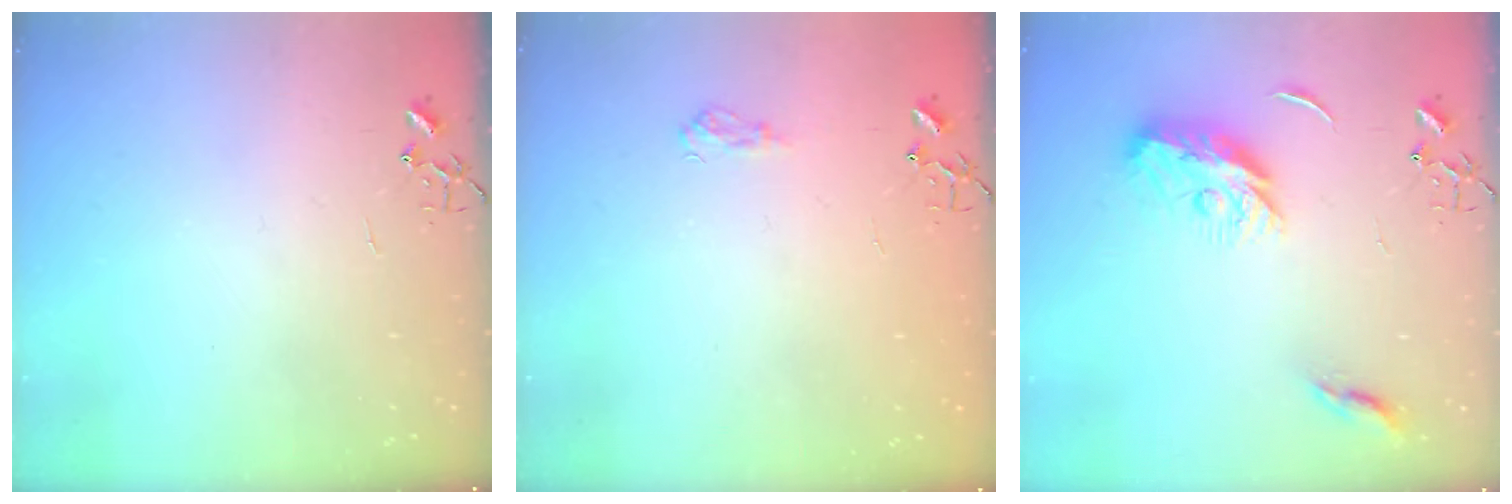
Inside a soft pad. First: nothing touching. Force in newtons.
{"total": 7.5, "press": 7.4, "slide": 0.9}
{"total": 11.1, "press": 11.0, "slide": 0.8}